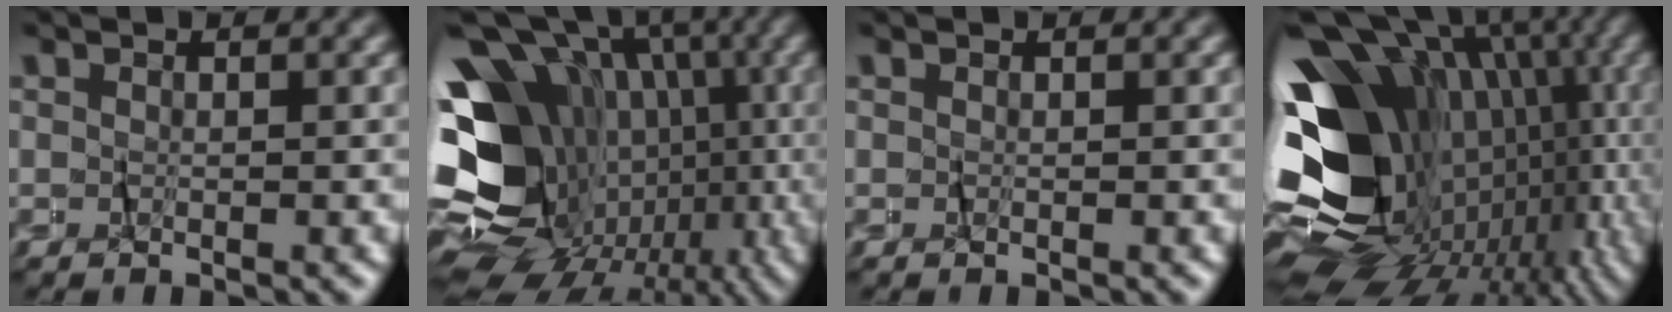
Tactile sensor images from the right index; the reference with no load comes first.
{"total": 18.7, "force": [-2.5, 13.0, 13.2], "torque": [-0.199, -0.022, -0.043]}
{"total": 0.0}
{"total": 27.2, "force": [-5.0, 16.5, 21.0], "torque": [-0.301, -0.031, -0.072]}